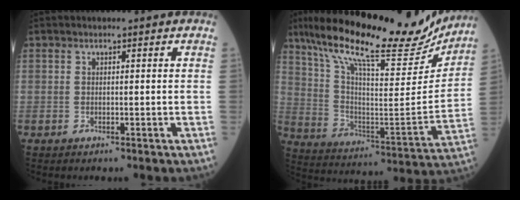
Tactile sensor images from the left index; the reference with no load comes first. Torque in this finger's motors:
{"motor_torque": [1.07, -1.07, 0.76, 0.21]}